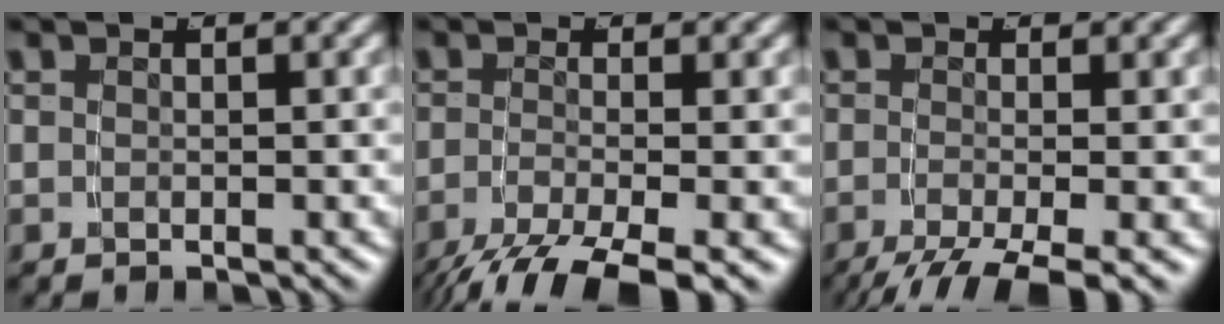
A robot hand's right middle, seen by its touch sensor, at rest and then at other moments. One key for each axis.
{"total": 5.6, "fx": -3.5, "fy": 1.8, "fz": 4.0, "tx": -0.078, "ty": -0.026, "tz": -0.037}
{"total": 5.7, "fx": -3.7, "fy": 2.1, "fz": 3.7, "tx": -0.064, "ty": -0.027, "tz": -0.041}